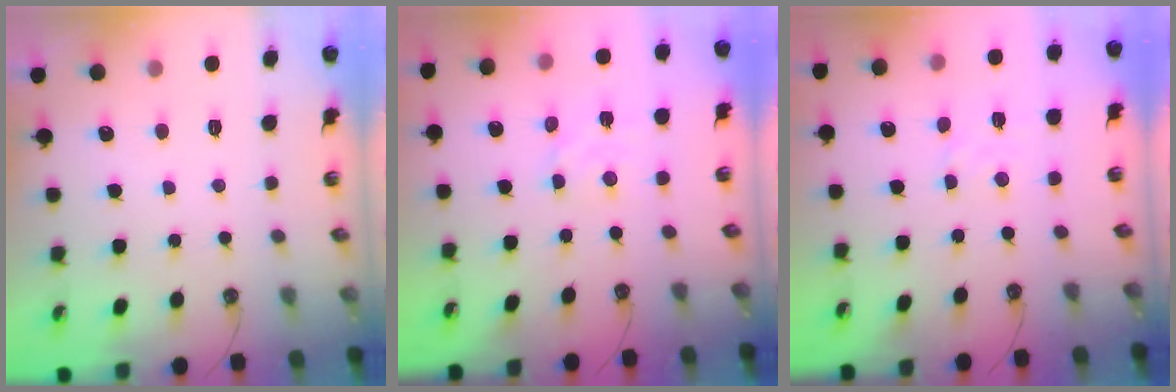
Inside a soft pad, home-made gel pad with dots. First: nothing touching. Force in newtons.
{"total": 2.5, "press": 2.5, "slide": 0.3}
{"total": 2.4, "press": 2.4, "slide": 0.4}